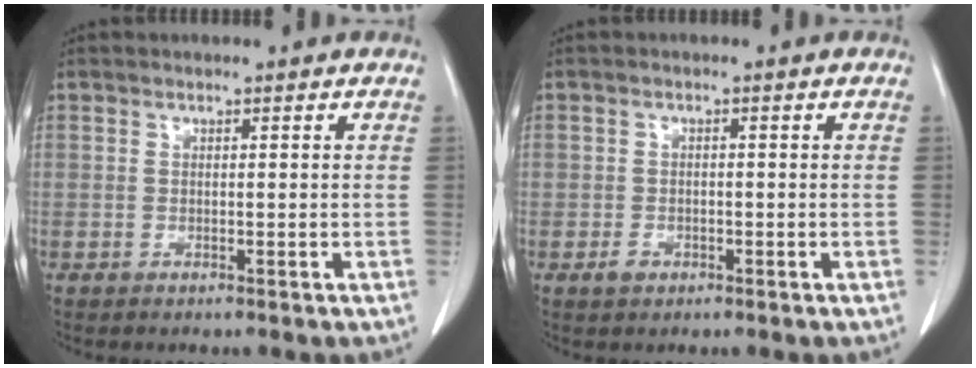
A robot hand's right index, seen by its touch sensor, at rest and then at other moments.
{"total": 1.9, "force": [-0.9, 1.5, 0.6], "torque": [-0.006, 0.005, -0.012]}